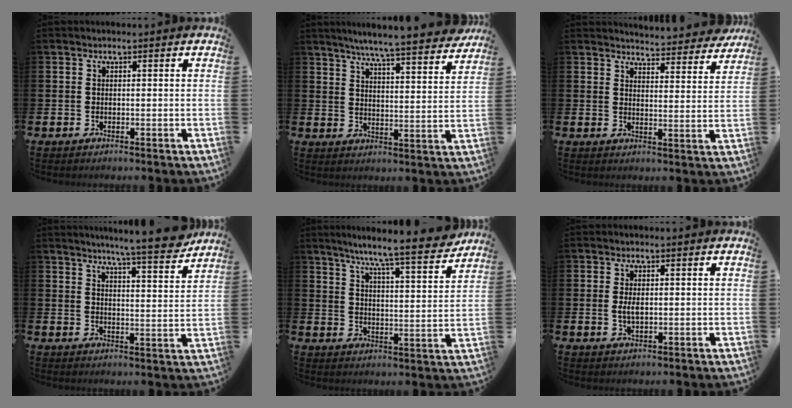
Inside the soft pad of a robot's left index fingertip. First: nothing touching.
{"total": 6.9, "force": [6.5, -0.2, 2.2], "torque": [-0.051, -0.048, 0.108]}
{"total": 4.9, "force": [4.8, 0.4, 0.2], "torque": [-0.007, -0.039, 0.082]}
{"total": 7.5, "force": [7.0, -0.3, 2.8], "torque": [-0.055, -0.040, 0.119]}
{"total": 8.7, "force": [7.7, -0.1, 4.0], "torque": [-0.092, -0.052, 0.129]}
{"total": 2.0, "force": [0.2, 1.0, 1.8], "torque": [-0.027, 0.001, 0.000]}